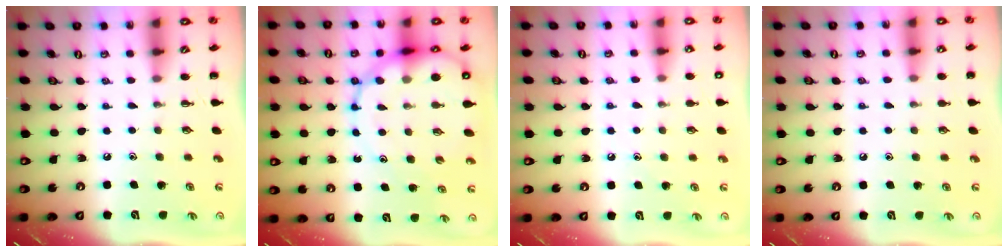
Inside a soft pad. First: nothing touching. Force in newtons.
{"total": 17.9, "press": 17.4, "slide": 4.4}
{"total": 8.3, "press": 8.0, "slide": 2.3}
{"total": 6.2, "press": 5.9, "slide": 2.1}